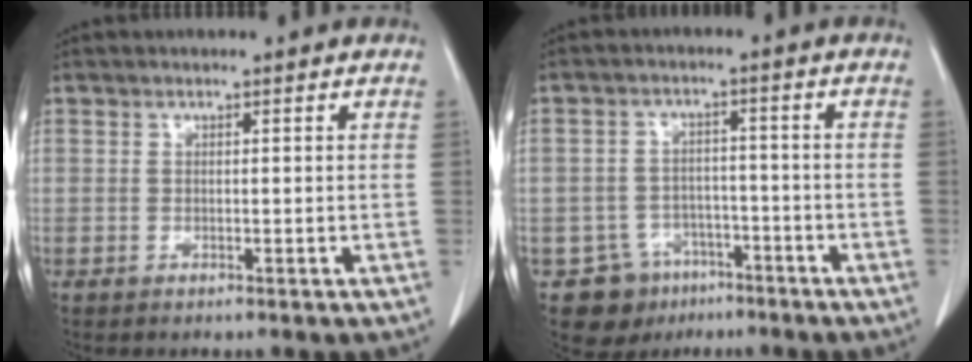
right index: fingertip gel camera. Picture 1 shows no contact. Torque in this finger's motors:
{"motor_torque": [-0.41, -0.09, -0.97, -0.21]}